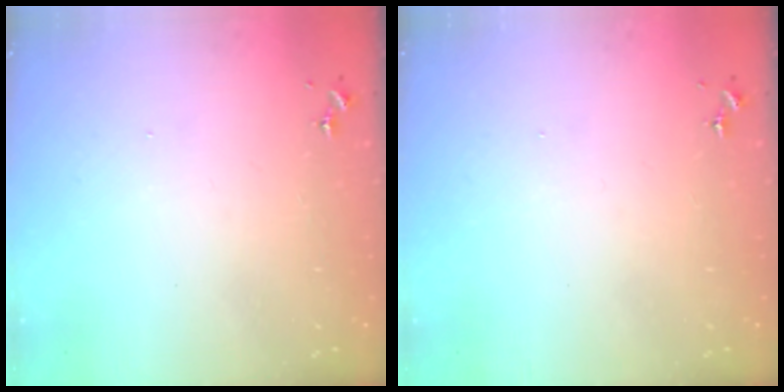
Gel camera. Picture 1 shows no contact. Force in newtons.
{"total": 0.0}